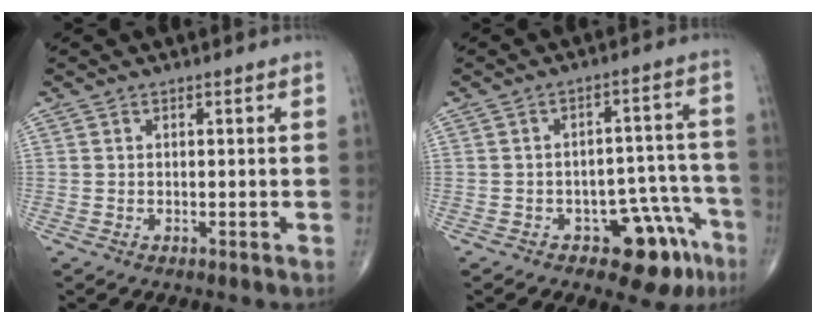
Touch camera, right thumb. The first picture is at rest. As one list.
[{"total": 10.7, "force": [-6.1, 5.6, 6.8], "torque": [-0.038, 0.054, -0.073]}]